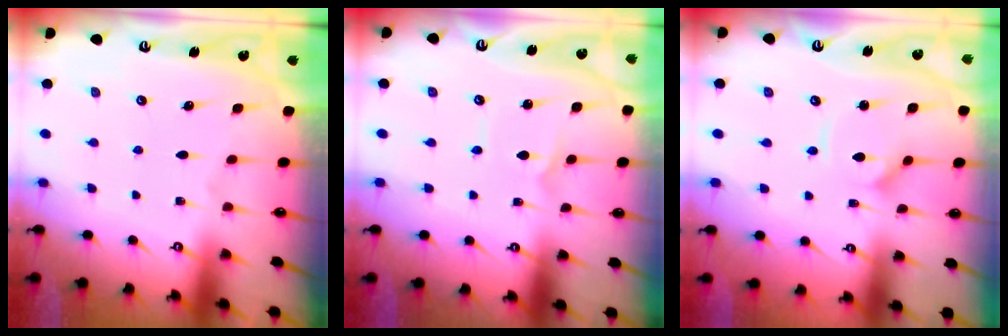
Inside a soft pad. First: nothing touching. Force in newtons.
{"total": 1.3, "press": 1.3, "slide": 0.1}
{"total": 2.7, "press": 2.6, "slide": 0.4}